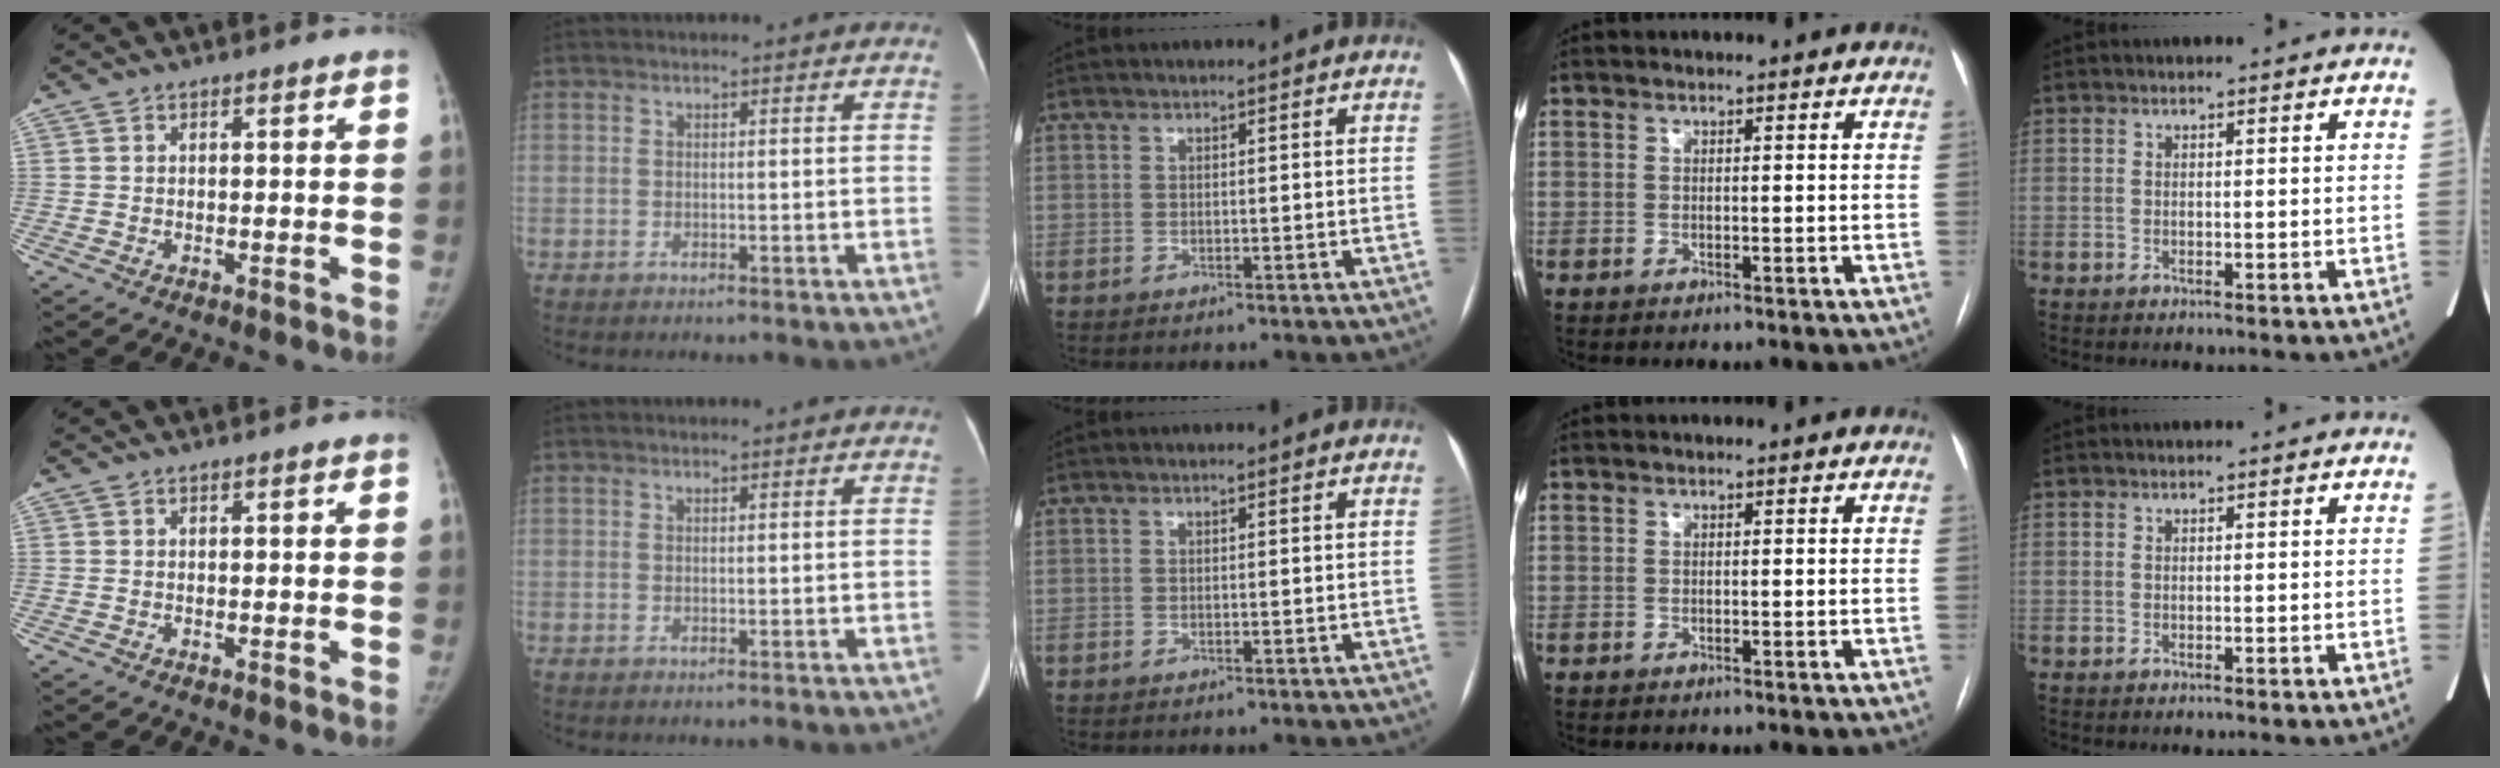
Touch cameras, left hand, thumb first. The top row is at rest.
{}